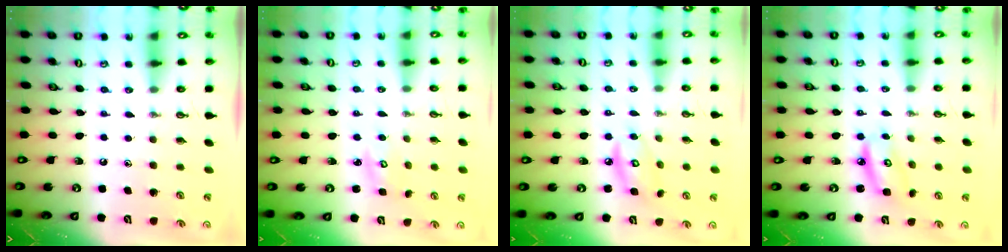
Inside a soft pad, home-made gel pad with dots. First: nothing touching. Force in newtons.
{"total": 3.2, "press": 3.2, "slide": 0.3}
{"total": 7.4, "press": 7.4, "slide": 0.3}
{"total": 6.9, "press": 6.9, "slide": 0.5}